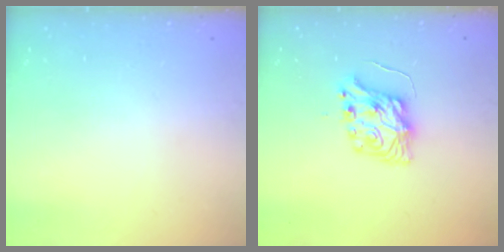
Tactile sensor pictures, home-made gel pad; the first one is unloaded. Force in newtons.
{"total": 8.1, "press": 8.0, "slide": 0.7}